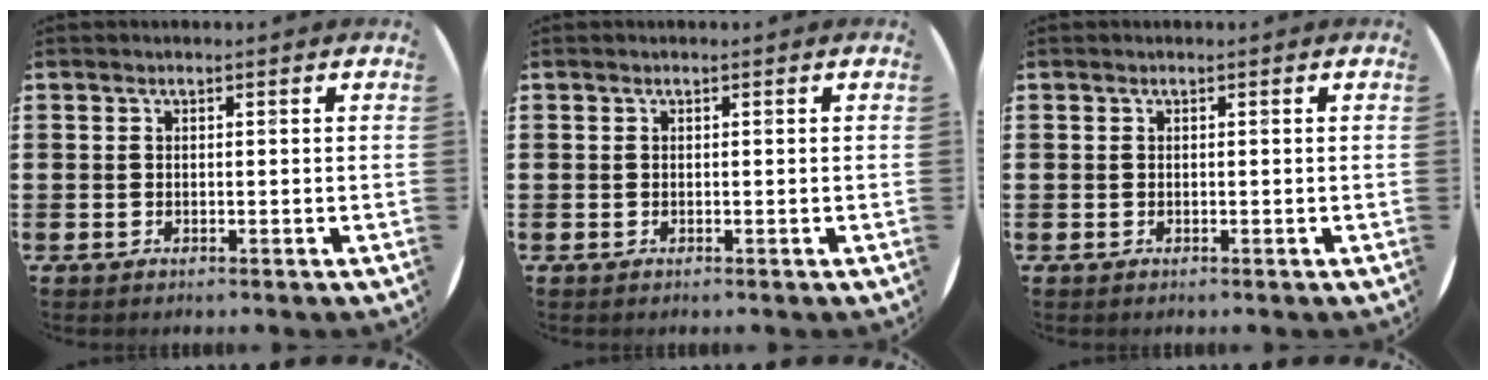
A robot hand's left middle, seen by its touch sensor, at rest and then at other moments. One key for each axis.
{"total": 0.0}
{"total": 0.0}